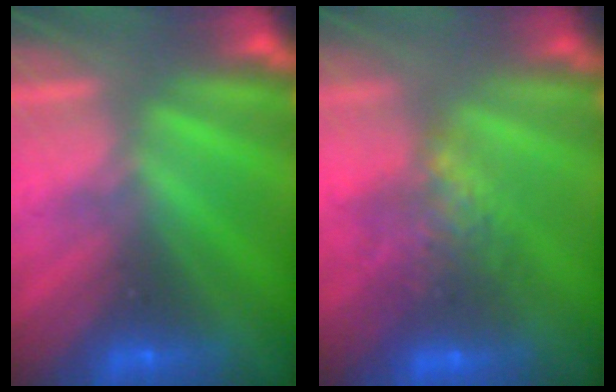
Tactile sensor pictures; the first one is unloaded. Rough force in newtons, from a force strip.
{"total": 5.8}